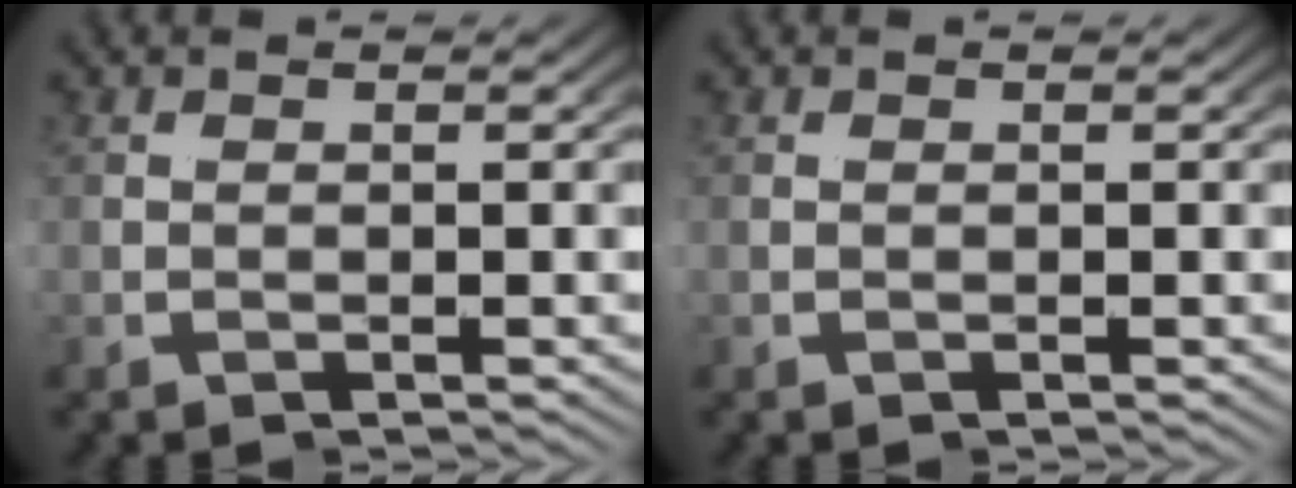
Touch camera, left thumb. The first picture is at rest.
{"total": 0.0}